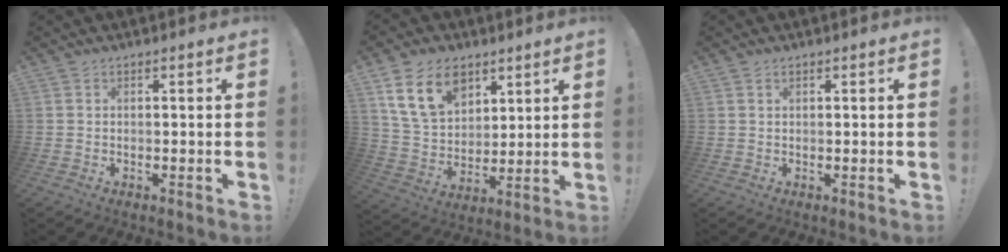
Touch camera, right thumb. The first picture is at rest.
{"total": 15.6, "force": [8.3, 10.5, 7.9], "torque": [-0.140, -0.035, 0.160]}
{"total": 0.6, "force": [0.5, 0.2, 0.1], "torque": [0.006, -0.002, 0.009]}